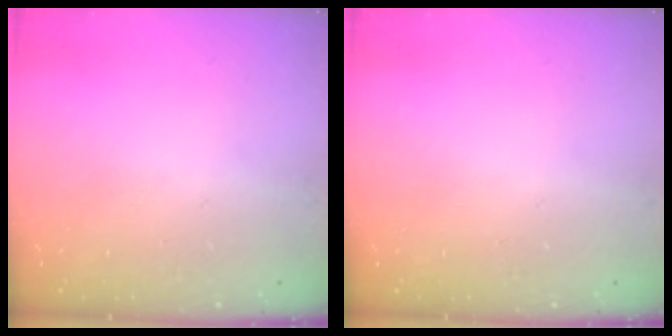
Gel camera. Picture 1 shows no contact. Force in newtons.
{"total": 0.0}